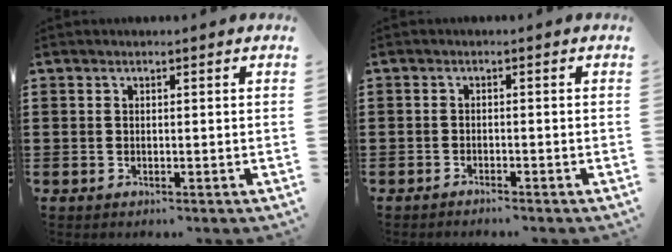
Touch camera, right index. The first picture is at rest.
{"total": 1.2, "force": [-1.2, -0.1, 0.0], "torque": [-0.004, 0.000, -0.024]}